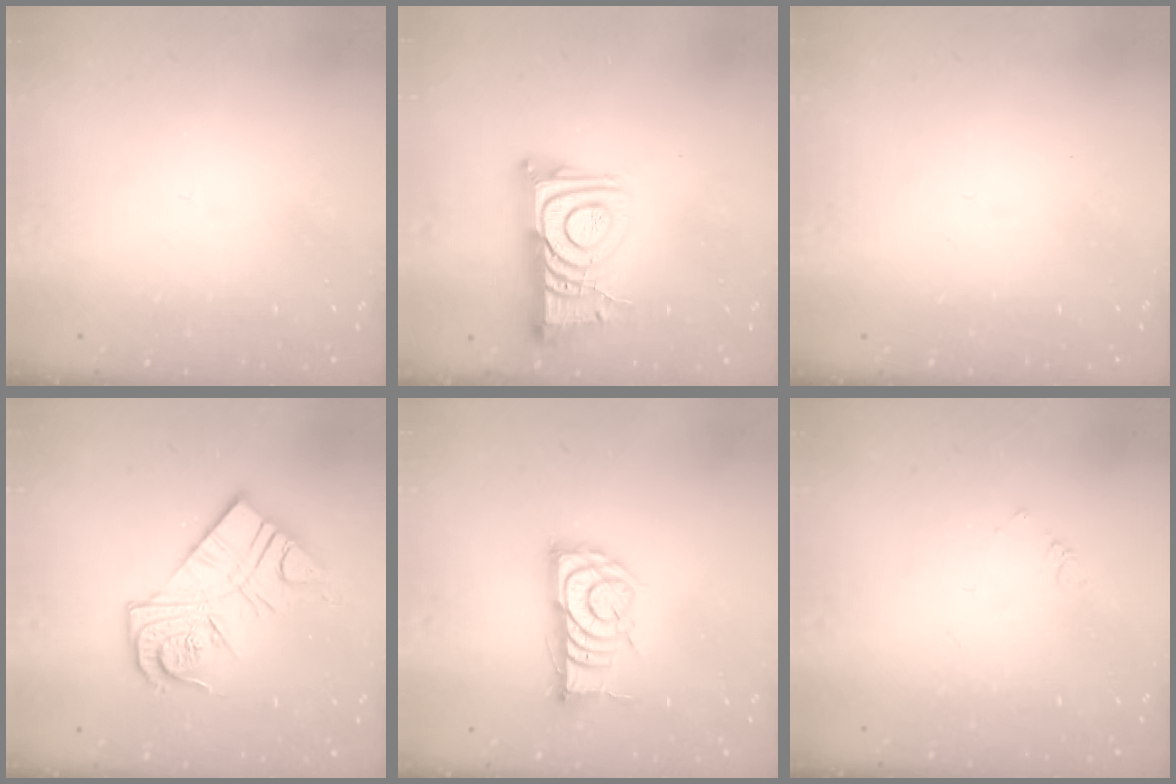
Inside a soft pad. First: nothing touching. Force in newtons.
{"total": 12.3, "press": 12.2, "slide": 1.0}
{"total": 0.0}
{"total": 13.2, "press": 13.1, "slide": 1.0}
{"total": 13.0, "press": 13.0, "slide": 0.8}
{"total": 2.2, "press": 2.2, "slide": 0.3}